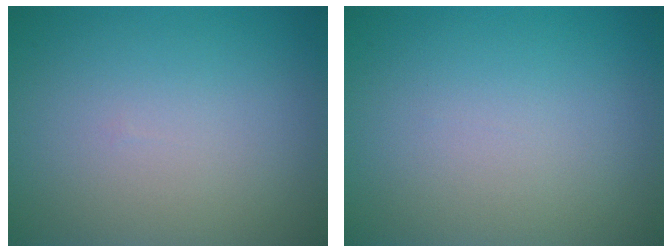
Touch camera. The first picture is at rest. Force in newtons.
{"total": 0.0}